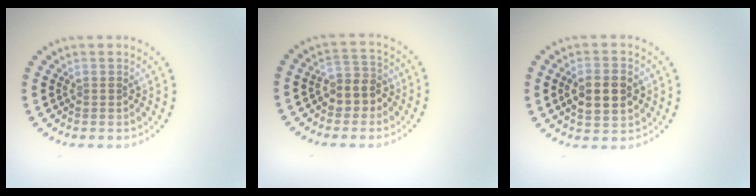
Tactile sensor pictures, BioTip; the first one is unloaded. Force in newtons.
{"total": 2.9, "press": 2.6, "slide": 1.3}
{"total": 4.6, "press": 4.6, "slide": 0.3}